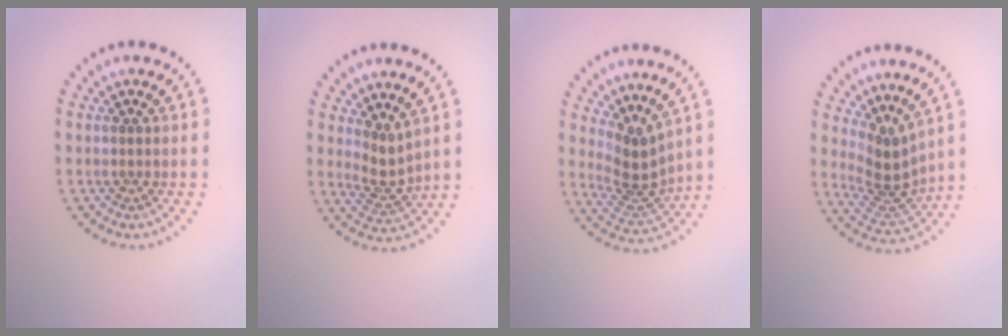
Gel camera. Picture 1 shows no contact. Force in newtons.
{"total": 2.4, "press": 1.6, "slide": 1.7}
{"total": 3.3, "press": 2.4, "slide": 2.3}
{"total": 3.4, "press": 2.4, "slide": 2.5}